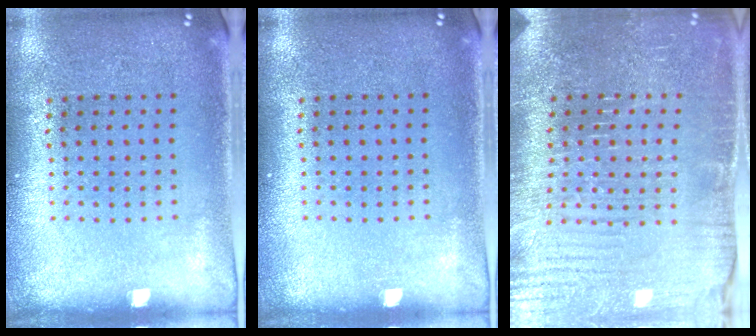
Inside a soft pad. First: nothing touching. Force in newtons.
{"total": 0.0}
{"total": 4.1, "press": 4.1, "slide": 0.6}